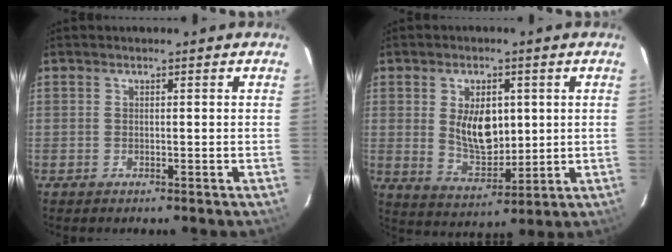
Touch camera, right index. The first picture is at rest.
{"total": 9.5, "force": [1.6, 5.6, 7.6], "torque": [-0.136, -0.003, 0.041]}